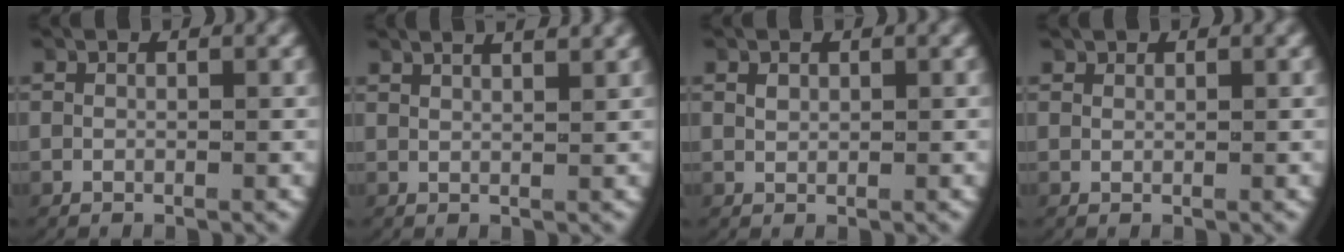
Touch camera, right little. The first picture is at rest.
{"total": 3.2, "force": [2.8, 0.3, 1.4], "torque": [-0.019, 0.006, 0.045]}
{"total": 0.7, "force": [0.3, 0.5, 0.4], "torque": [-0.012, -0.002, 0.010]}
{"total": 0.6, "force": [0.6, 0.1, 0.0], "torque": [-0.002, -0.001, 0.015]}